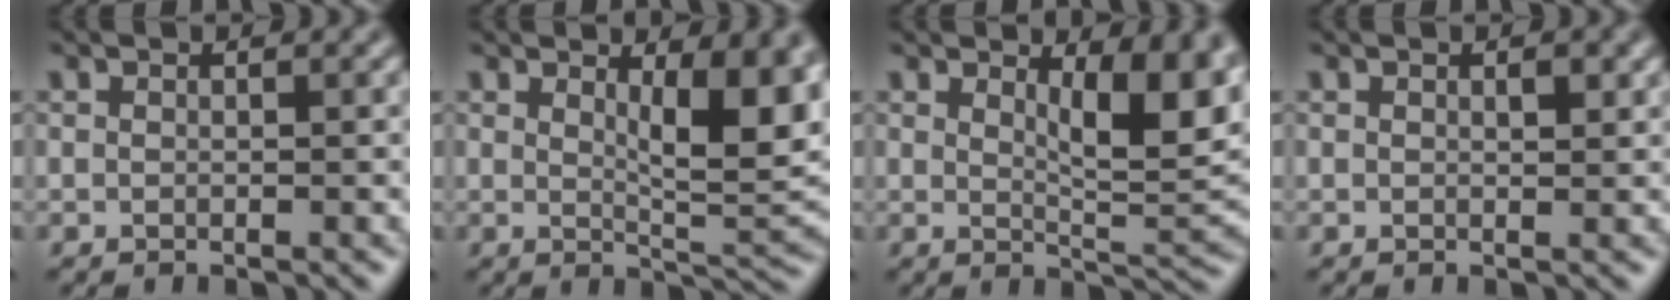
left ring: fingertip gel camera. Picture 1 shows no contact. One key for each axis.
{"total": 7.1, "fx": 2.2, "fy": 2.2, "fz": 6.4, "tx": -0.089, "ty": -0.009, "tz": 0.039}
{"total": 6.6, "fx": 2.4, "fy": 2.2, "fz": 5.7, "tx": -0.078, "ty": -0.011, "tz": 0.042}
{"total": 1.0, "fx": 0.4, "fy": 0.4, "fz": 0.8, "tx": -0.012, "ty": -0.002, "tz": 0.007}